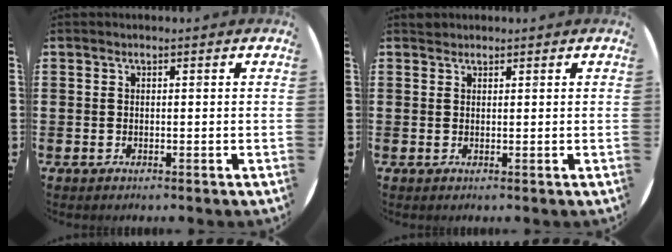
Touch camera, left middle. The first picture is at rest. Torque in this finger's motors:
{"motor_torque": [-0.06, 0.05, -0.02, 0.00]}